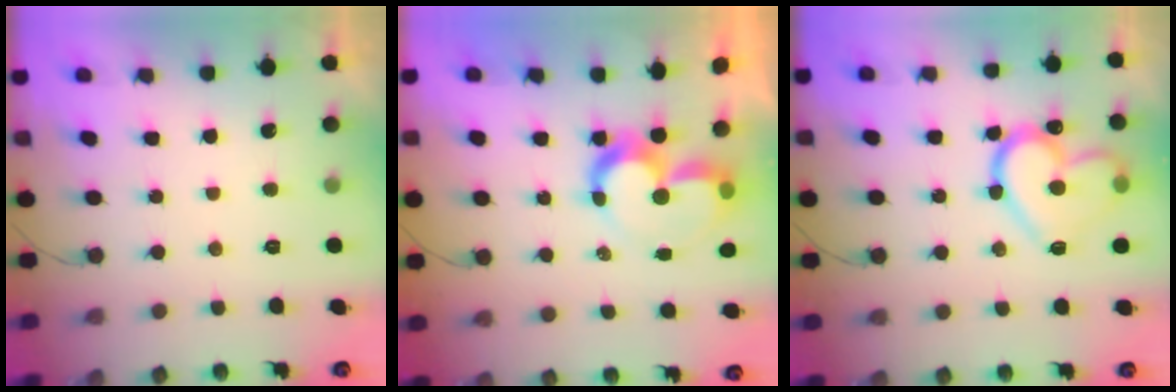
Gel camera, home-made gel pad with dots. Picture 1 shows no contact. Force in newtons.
{"total": 9.6, "press": 9.6, "slide": 0.6}
{"total": 17.4, "press": 17.3, "slide": 1.9}